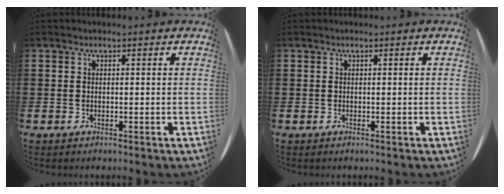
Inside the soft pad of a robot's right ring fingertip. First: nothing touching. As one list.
[{"total": 0.0}]